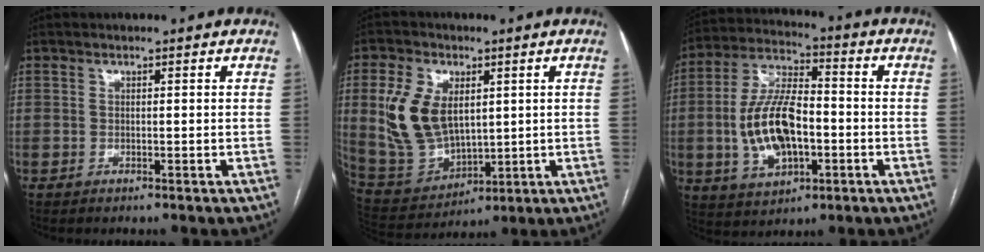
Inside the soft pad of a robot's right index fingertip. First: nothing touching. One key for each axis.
{"total": 13.0, "fx": 2.8, "fy": 8.1, "fz": 9.8, "tx": -0.216, "ty": 0.009, "tz": 0.071}
{"total": 13.8, "fx": -2.3, "fy": 6.4, "fz": 12.0, "tx": -0.250, "ty": 0.012, "tz": -0.036}